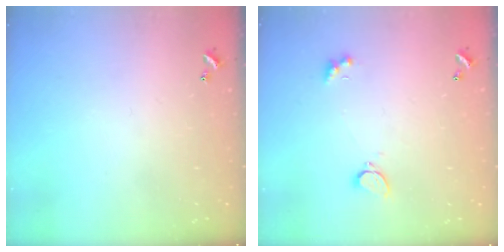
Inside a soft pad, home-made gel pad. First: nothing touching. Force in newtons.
{"total": 2.2, "press": 2.1, "slide": 0.6}